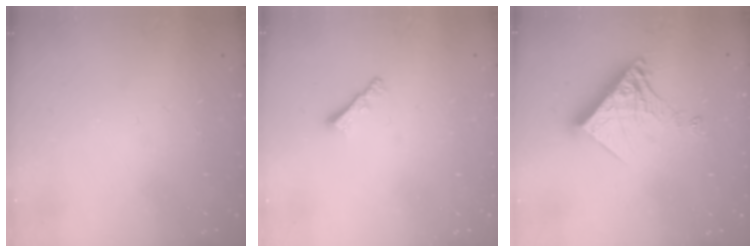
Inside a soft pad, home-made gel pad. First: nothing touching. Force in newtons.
{"total": 1.9, "press": 1.8, "slide": 0.5}
{"total": 13.9, "press": 13.9, "slide": 1.1}